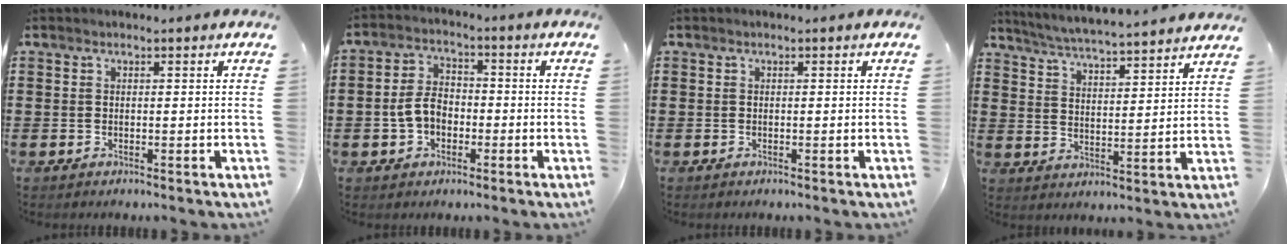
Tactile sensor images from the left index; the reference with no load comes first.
{"total": 5.4, "force": [-1.2, 3.7, 3.8], "torque": [-0.092, 0.005, -0.030]}
{"total": 0.0}
{"total": 5.1, "force": [4.9, -0.6, 1.1], "torque": [-0.045, -0.035, 0.082]}